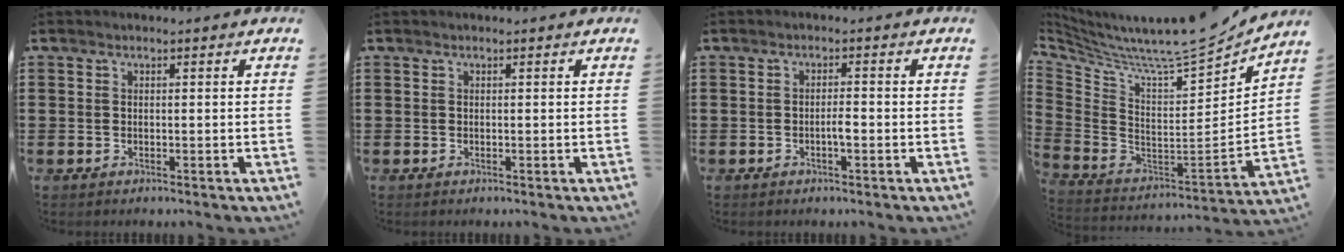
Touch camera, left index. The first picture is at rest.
{"total": 0.0}
{"total": 2.0, "force": [-0.6, 0.4, 1.8], "torque": [-0.036, 0.003, -0.011]}
{"total": 8.9, "force": [8.1, -0.2, 3.8], "torque": [-0.100, -0.076, 0.124]}